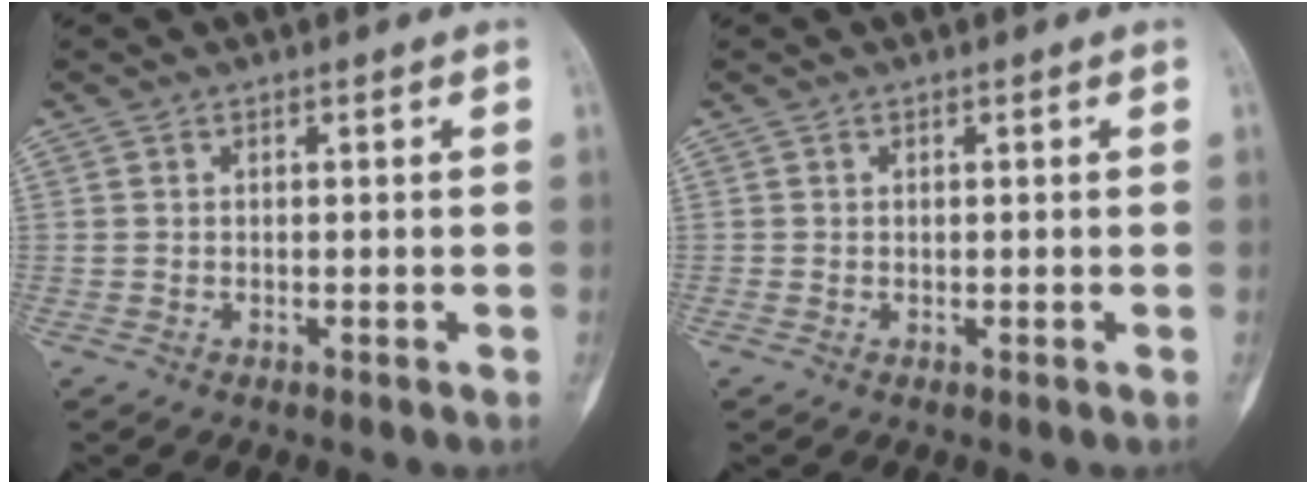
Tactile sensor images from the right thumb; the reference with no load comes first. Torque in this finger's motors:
{"motor_torque": [0.03, 0.17, 0.17, -0.03, 0.03]}